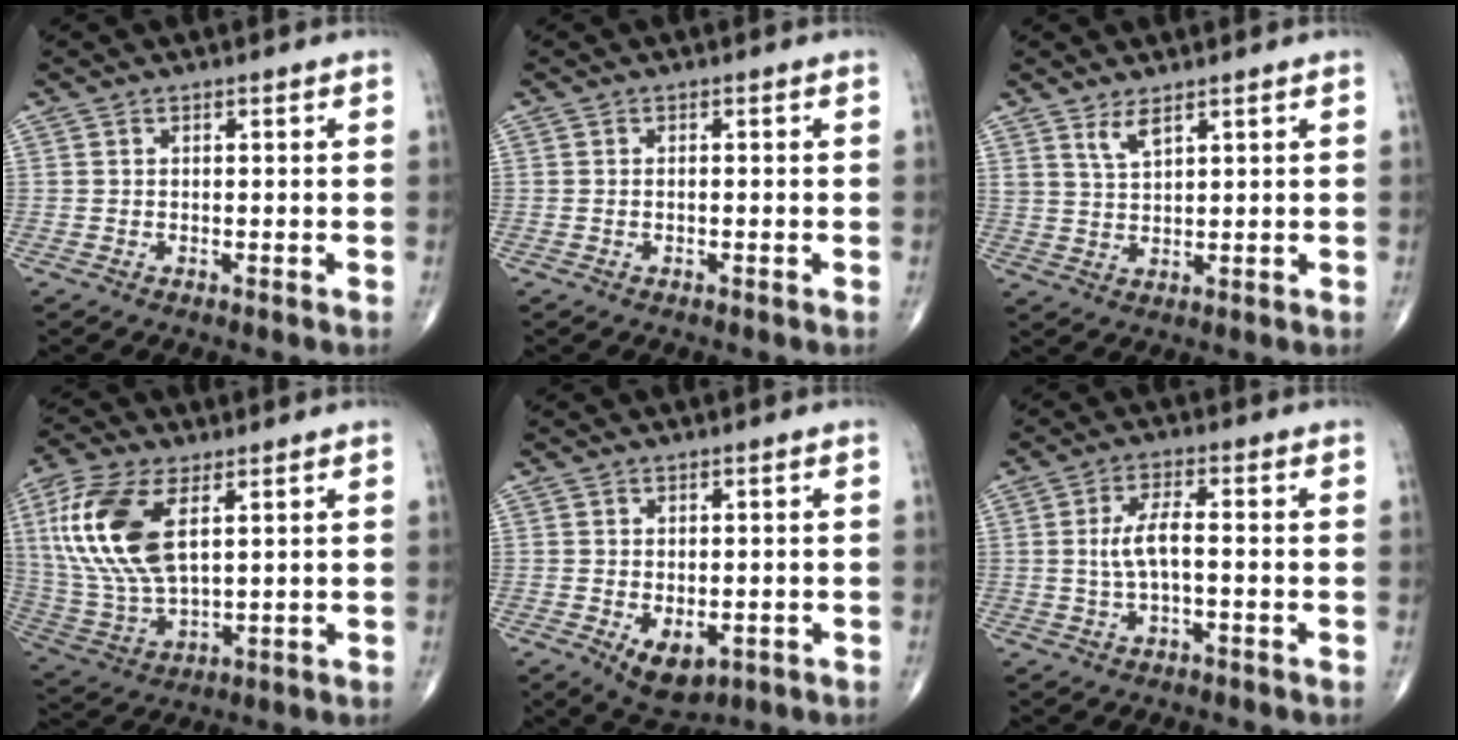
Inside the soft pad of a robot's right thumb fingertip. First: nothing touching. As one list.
[{"total": 0.5, "force": [-0.2, 0.2, 0.5], "torque": [-0.014, 0.005, -0.001]}, {"total": 3.4, "force": [2.4, 1.0, 2.2], "torque": [-0.043, -0.018, 0.051]}, {"total": 17.5, "force": [5.3, 8.5, 14.3], "torque": [-0.316, -0.010, 0.107]}, {"total": 6.3, "force": [-1.8, 3.8, 4.7], "torque": [-0.061, -0.007, -0.015]}, {"total": 5.5, "force": [-0.3, 1.8, 5.2], "torque": [-0.114, 0.015, -0.009]}]